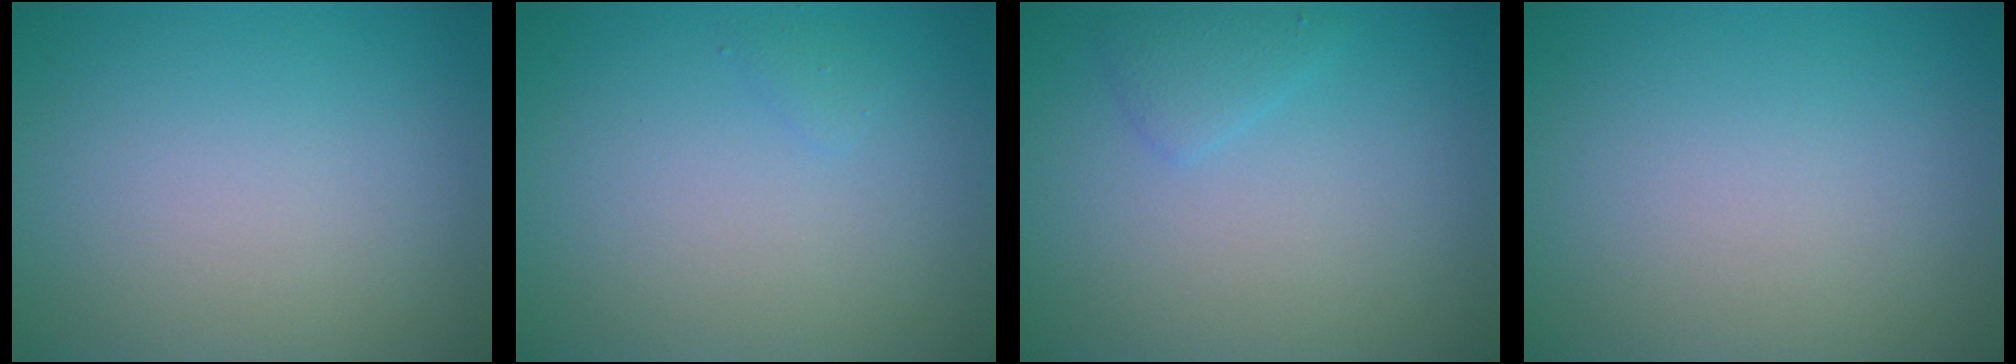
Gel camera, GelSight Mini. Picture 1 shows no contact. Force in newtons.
{"total": 0.5, "press": 0.5, "slide": 0.0}
{"total": 1.4, "press": 1.4, "slide": 0.0}
{"total": 0.0}